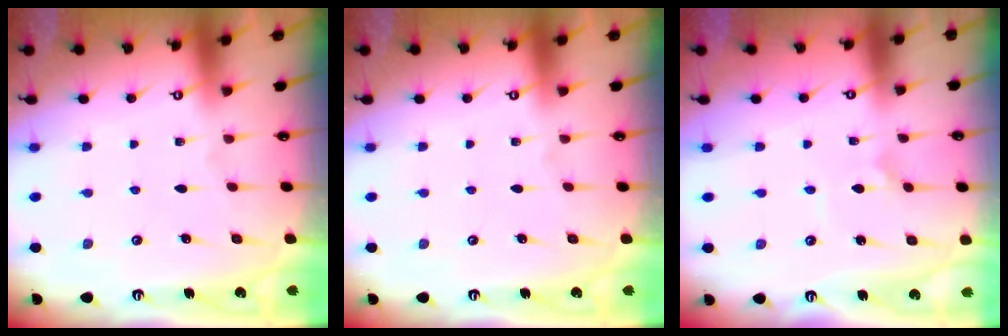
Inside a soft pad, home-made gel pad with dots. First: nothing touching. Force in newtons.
{"total": 0.0}
{"total": 1.4, "press": 1.4, "slide": 0.4}